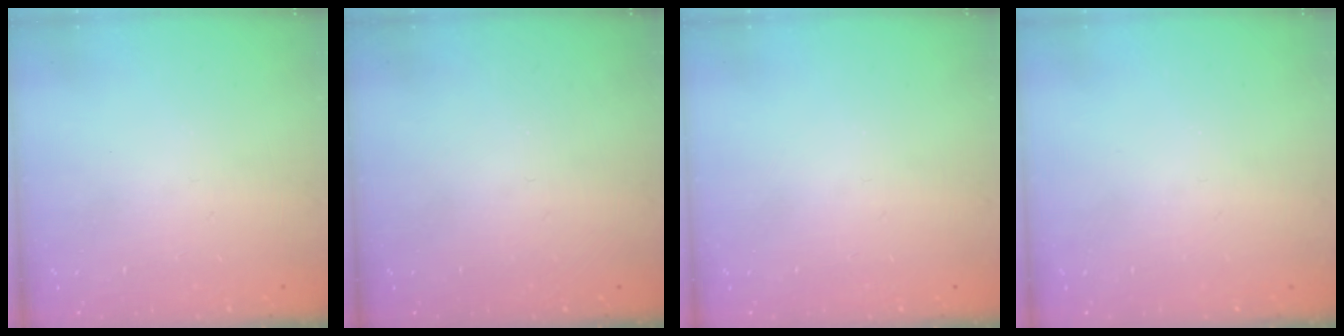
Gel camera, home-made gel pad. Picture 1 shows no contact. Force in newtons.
{"total": 0.0}
{"total": 0.0}
{"total": 0.0}